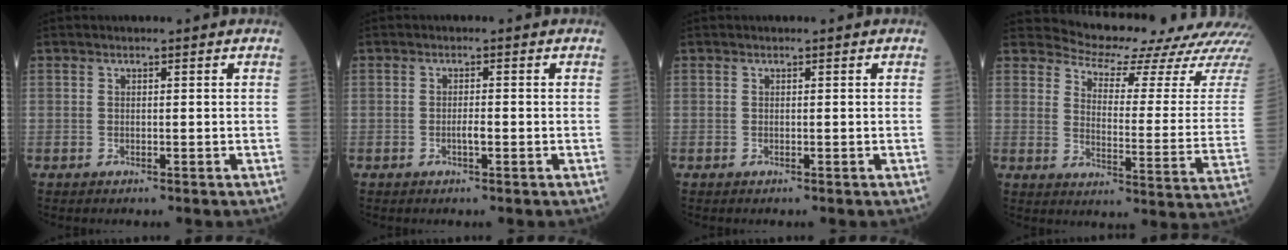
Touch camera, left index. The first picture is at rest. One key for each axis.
{"total": 1.4, "fx": -0.5, "fy": 0.2, "fz": 1.3, "tx": -0.025, "ty": 0.001, "tz": -0.010}
{"total": 0.0}
{"total": 18.7, "fx": 18.2, "fy": 2.3, "fz": 3.4, "tx": -0.043, "ty": -0.103, "tz": 0.202}